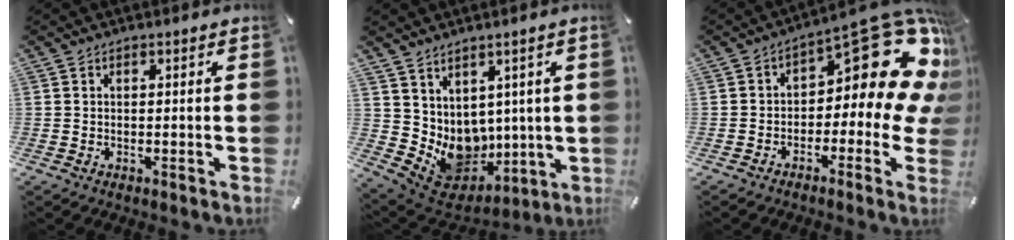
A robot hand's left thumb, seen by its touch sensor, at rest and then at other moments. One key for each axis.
{"total": 9.1, "fx": 2.9, "fy": 8.3, "fz": 2.1, "tx": -0.057, "ty": -0.055, "tz": 0.073}
{"total": 17.5, "fx": 8.3, "fy": 8.3, "fz": 13.0, "tx": -0.154, "ty": -0.066, "tz": 0.135}